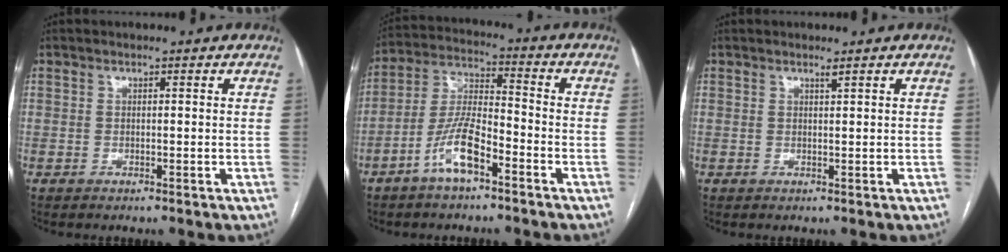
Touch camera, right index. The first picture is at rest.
{"total": 9.1, "force": [-5.1, 2.4, 7.2], "torque": [-0.154, 0.008, -0.098]}
{"total": 0.6, "force": [0.5, -0.2, 0.3], "torque": [-0.016, -0.007, 0.013]}